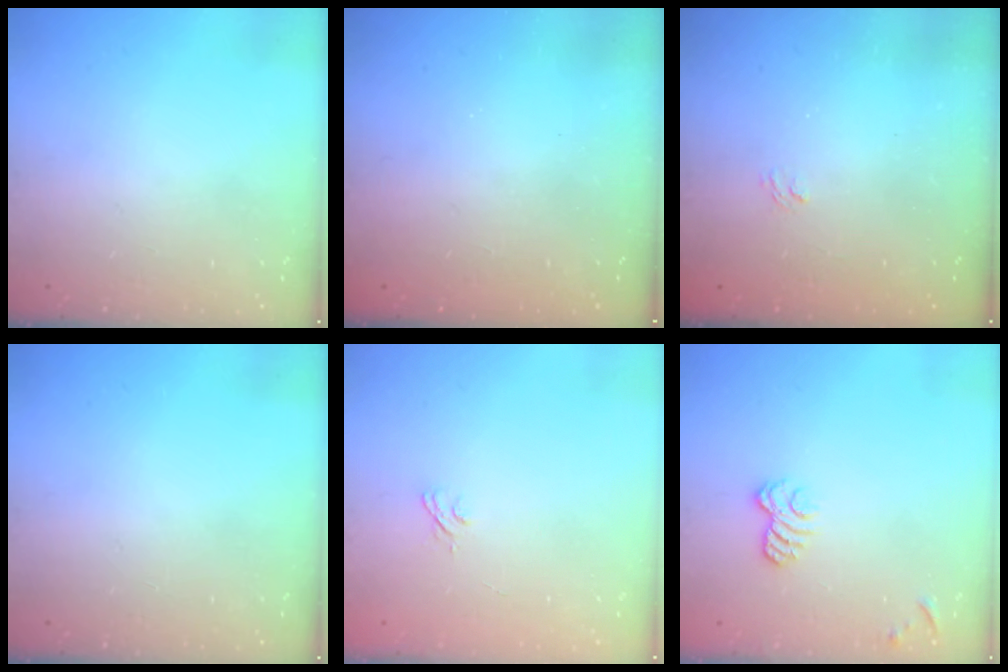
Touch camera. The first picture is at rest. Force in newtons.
{"total": 2.6, "press": 2.4, "slide": 0.8}
{"total": 1.1, "press": 0.1, "slide": 1.1}
{"total": 0.0}
{"total": 3.6, "press": 3.4, "slide": 1.2}
{"total": 5.4, "press": 5.2, "slide": 1.3}